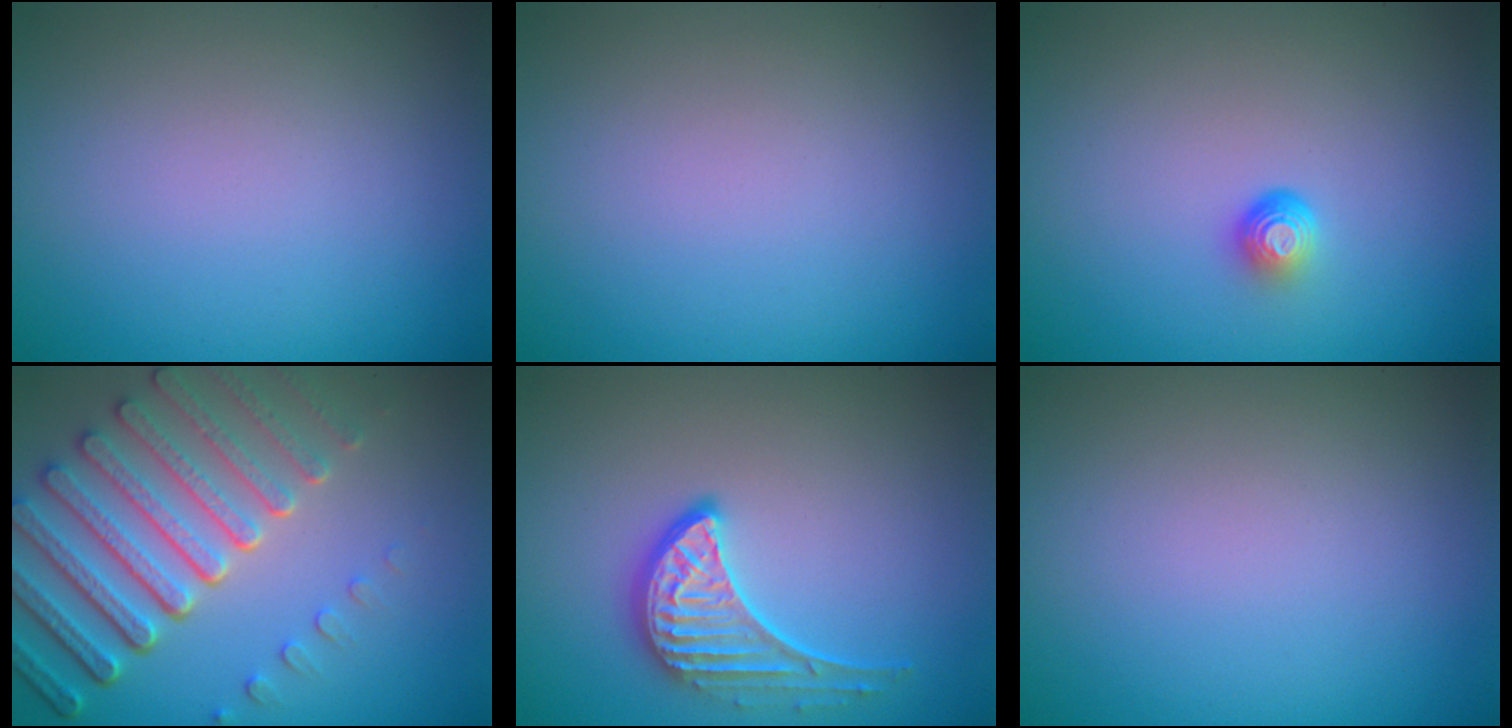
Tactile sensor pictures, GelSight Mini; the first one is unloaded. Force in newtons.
{"total": 0.0}
{"total": 1.7, "press": 1.1, "slide": 1.3}
{"total": 7.7, "press": 5.8, "slide": 5.0}
{"total": 3.5, "press": 3.0, "slide": 1.7}
{"total": 0.0}